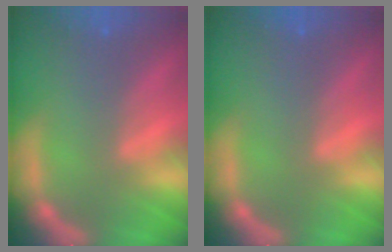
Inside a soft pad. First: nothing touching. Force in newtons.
{"total": 0.0}